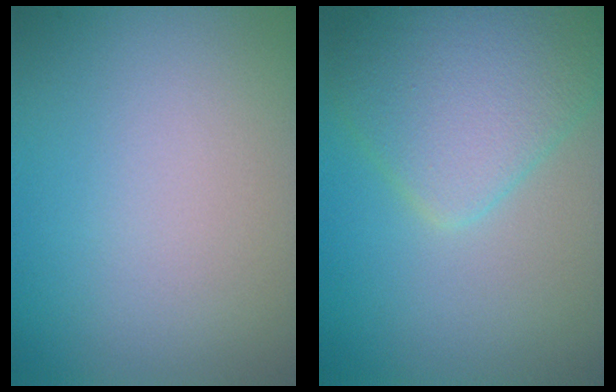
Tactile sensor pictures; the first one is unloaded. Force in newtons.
{"total": 5.7, "press": 5.7, "slide": 0.2}